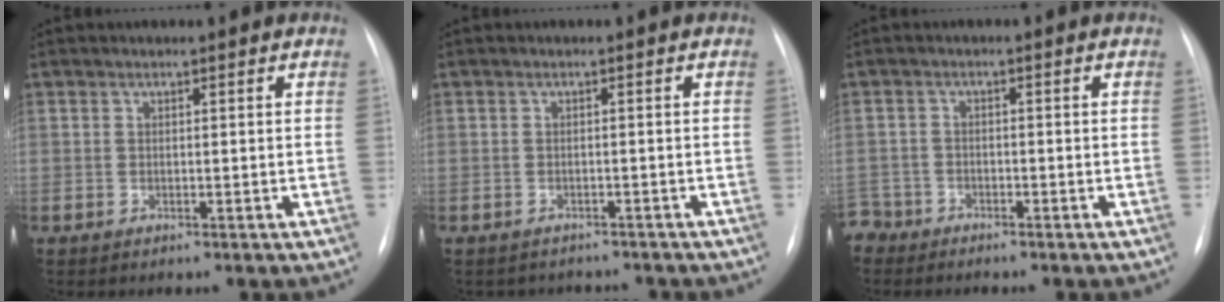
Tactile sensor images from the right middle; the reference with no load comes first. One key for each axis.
{"total": 4.7, "fx": -4.3, "fy": 1.8, "fz": 0.0, "tx": 0.002, "ty": 0.009, "tz": -0.047}
{"total": 3.2, "fx": -2.7, "fy": 1.4, "fz": -0.8, "tx": 0.013, "ty": 0.001, "tz": -0.057}